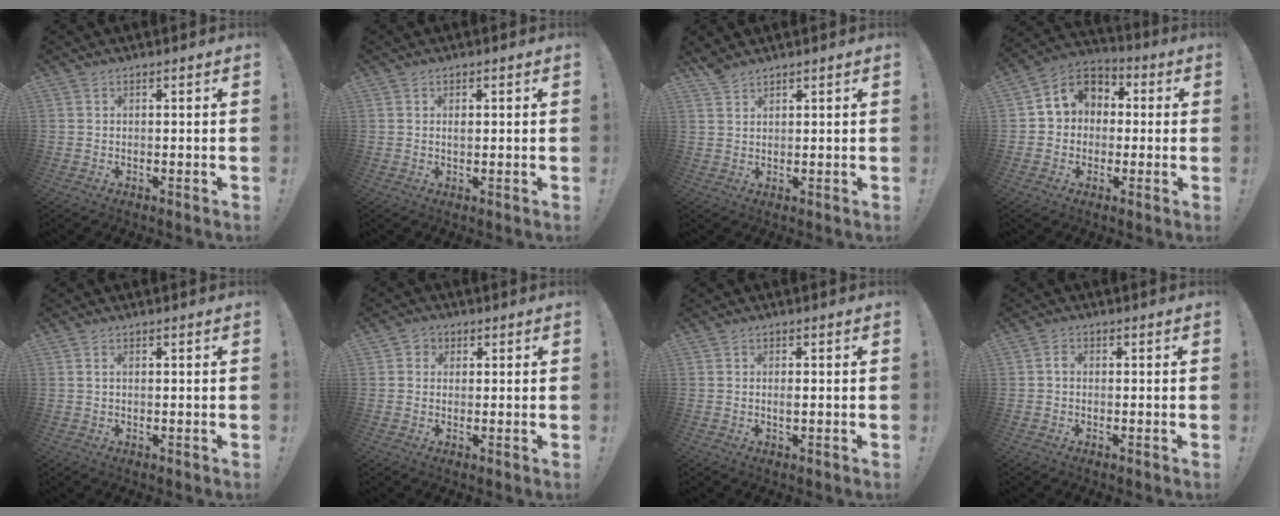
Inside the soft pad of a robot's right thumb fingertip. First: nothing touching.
{"total": 1.1, "force": [0.1, 0.9, 0.7], "torque": [-0.014, 0.004, 0.001]}
{"total": 3.1, "force": [2.8, 0.8, 1.1], "torque": [-0.018, -0.017, 0.053]}
{"total": 8.3, "force": [0.8, 7.6, 3.2], "torque": [-0.043, 0.008, 0.023]}
{"total": 1.0, "force": [0.4, 0.5, 0.8], "torque": [-0.010, 0.000, 0.006]}
{"total": 2.8, "force": [0.3, 2.7, 0.8], "torque": [-0.005, 0.001, 0.004]}
{"total": 1.3, "force": [-0.3, 0.4, 1.2], "torque": [-0.015, -0.003, -0.007]}
{"total": 1.5, "force": [-0.5, 1.1, 0.9], "torque": [-0.021, 0.009, -0.009]}